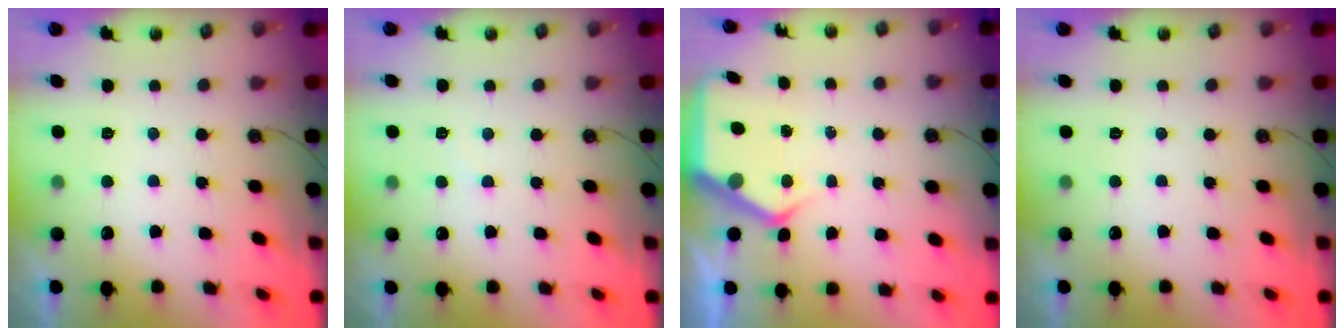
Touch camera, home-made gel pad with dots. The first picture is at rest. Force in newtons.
{"total": 3.2, "press": 3.2, "slide": 0.5}
{"total": 5.1, "press": 5.1, "slide": 0.5}
{"total": 0.0}